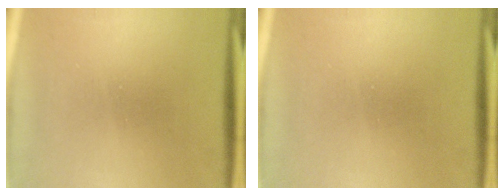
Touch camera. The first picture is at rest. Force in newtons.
{"total": 0.0}